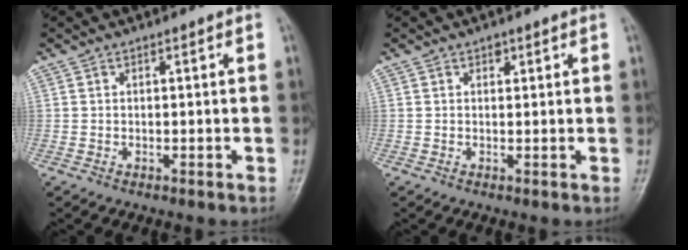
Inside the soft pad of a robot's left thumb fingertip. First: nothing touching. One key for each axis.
{"total": 1.1, "fx": 0.6, "fy": 0.8, "fz": 0.5, "tx": 0.003, "ty": 0.001, "tz": 0.005}